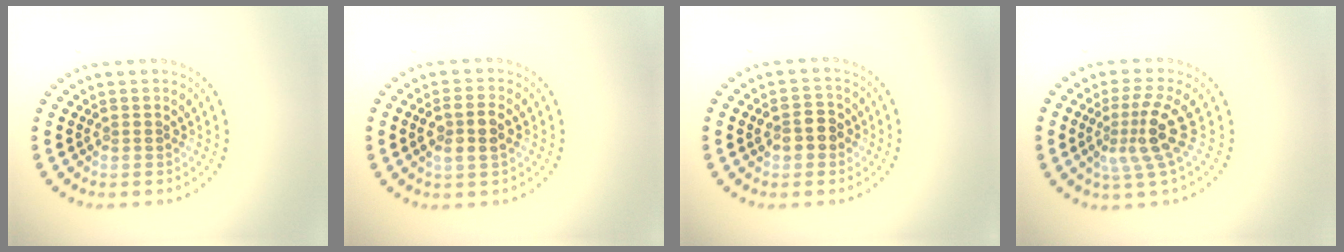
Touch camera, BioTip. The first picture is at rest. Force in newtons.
{"total": 2.7, "press": 2.6, "slide": 0.8}
{"total": 2.7, "press": 2.7, "slide": 0.4}
{"total": 3.7, "press": 2.5, "slide": 2.8}